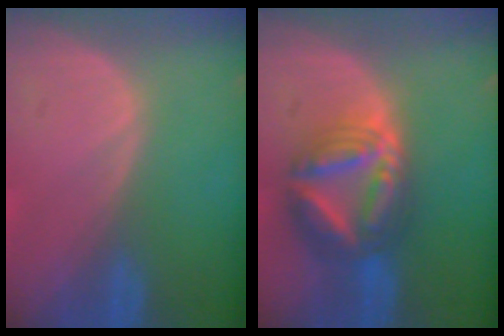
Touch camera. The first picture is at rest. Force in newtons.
{"total": 9.1, "press": 9.1, "slide": 0.8}